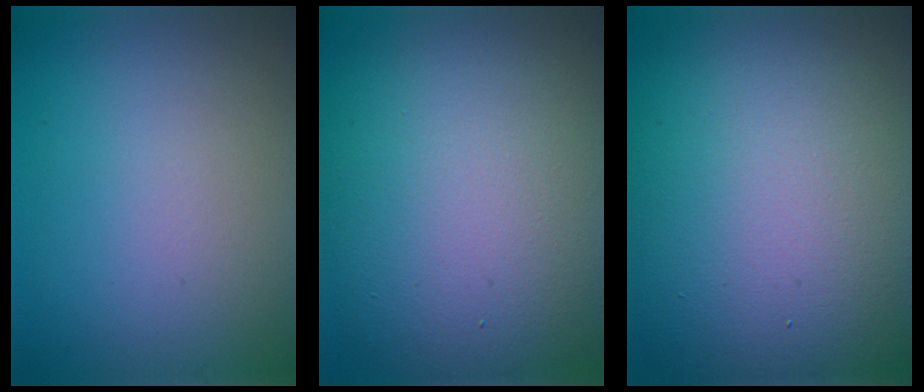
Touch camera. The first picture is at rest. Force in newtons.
{"total": 15.2, "press": 15.2, "slide": 0.8}
{"total": 20.3, "press": 20.2, "slide": 1.3}